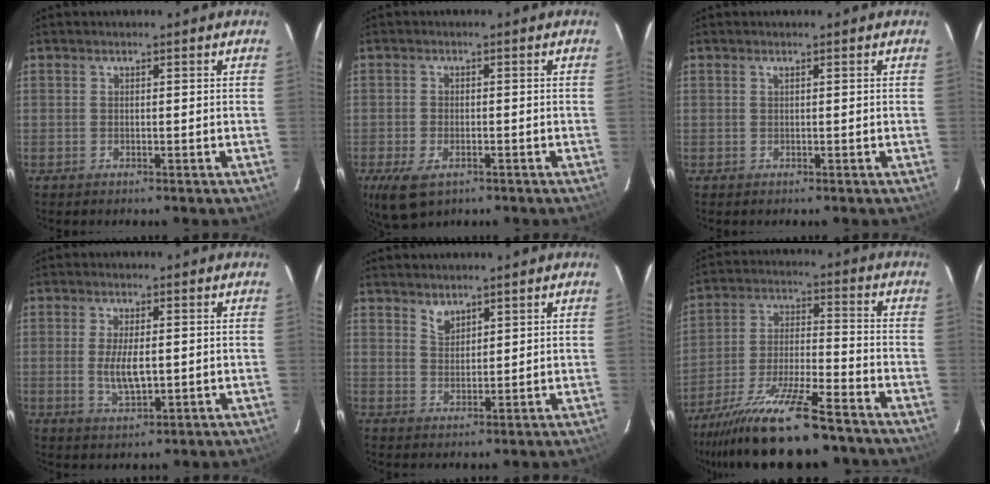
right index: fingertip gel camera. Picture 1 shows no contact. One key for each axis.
{"total": 6.4, "fx": -3.4, "fy": 3.5, "fz": 4.2, "tx": -0.098, "ty": -0.022, "tz": -0.060}
{"total": 0.0}
{"total": 5.8, "fx": -0.3, "fy": 2.3, "fz": 5.4, "tx": -0.105, "ty": -0.009, "tz": -0.001}
{"total": 2.8, "fx": 2.4, "fy": 1.2, "fz": 0.7, "tx": -0.010, "ty": 0.001, "tz": 0.044}
{"total": 19.8, "fx": -15.9, "fy": 3.5, "fz": 11.3, "tx": -0.228, "ty": -0.040, "tz": -0.266}